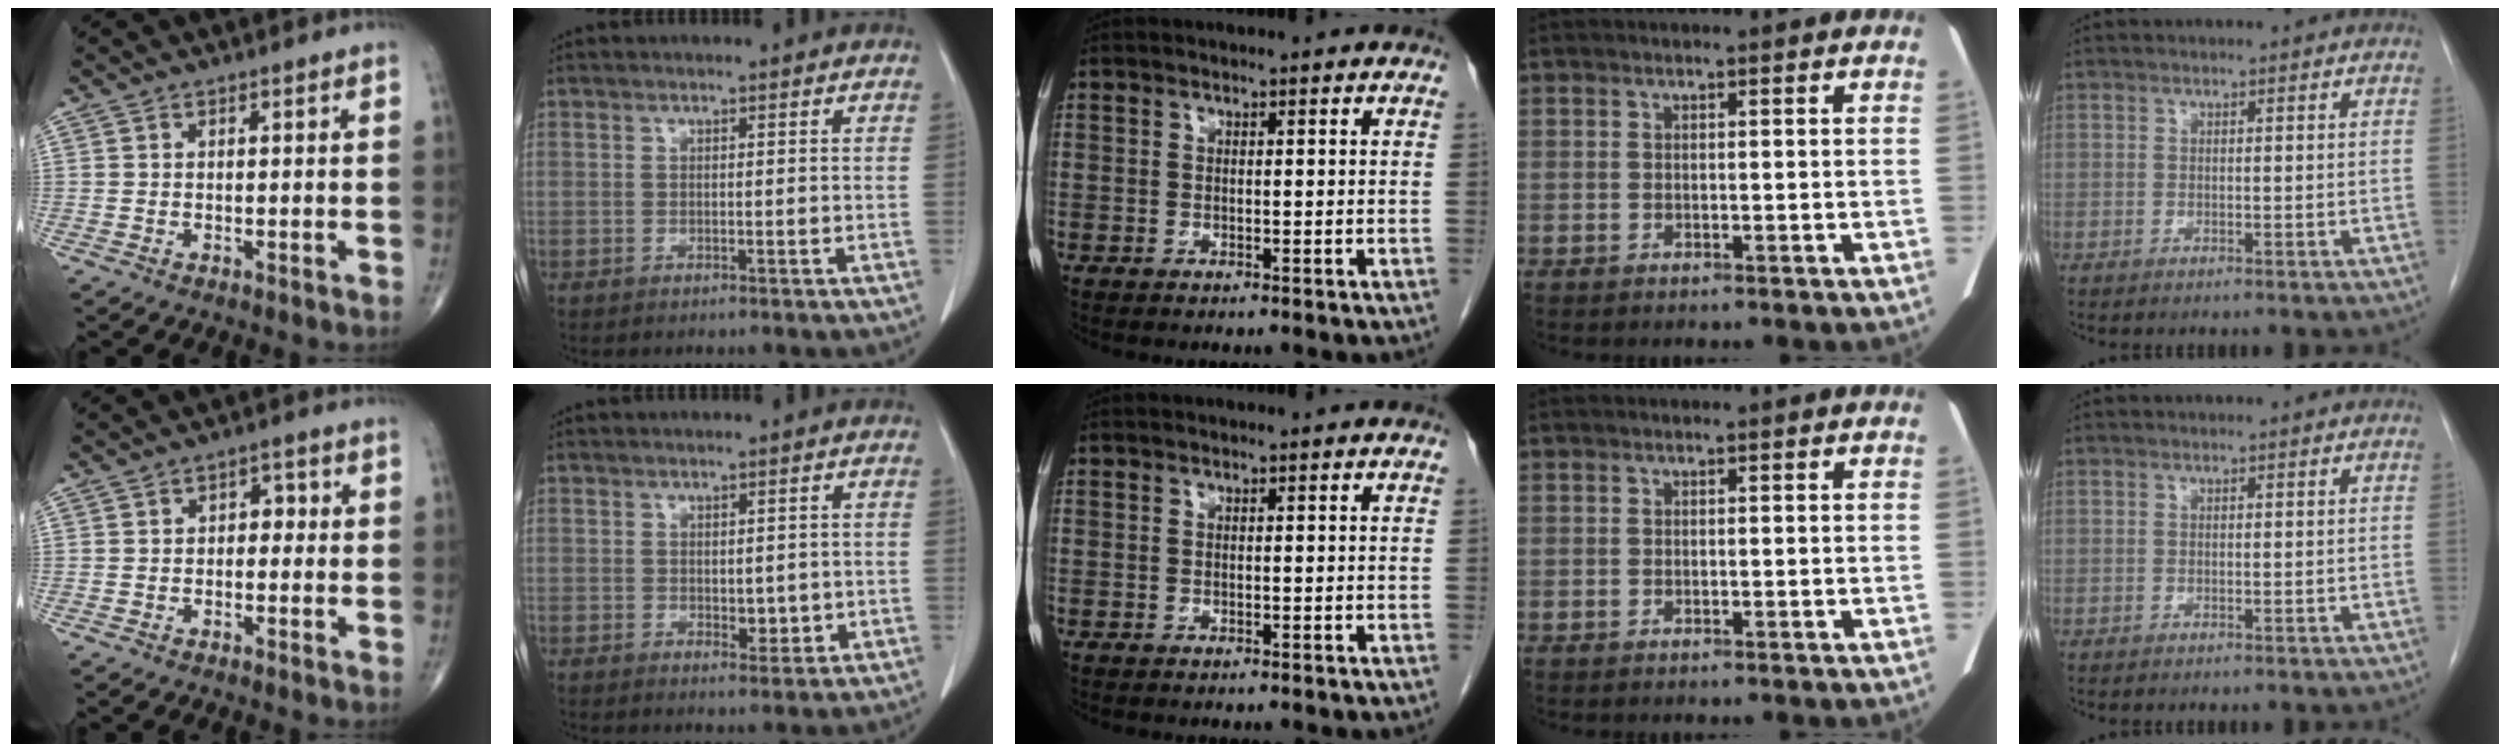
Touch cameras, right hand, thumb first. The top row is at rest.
{"thumb": {"total": 3.0, "force": [0.0, 2.1, 2.2], "torque": [-0.008, 0.010, -0.008]}, "index": {"total": 3.0, "force": [-0.3, 1.7, 2.4], "torque": [-0.029, -0.004, 0.005]}}